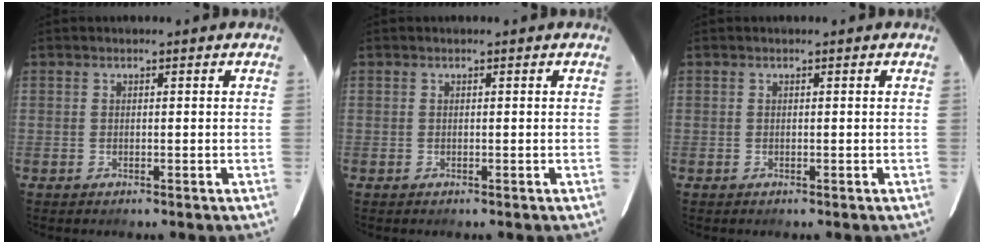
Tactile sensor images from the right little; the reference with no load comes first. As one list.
[{"total": 0.0}, {"total": 0.0}]